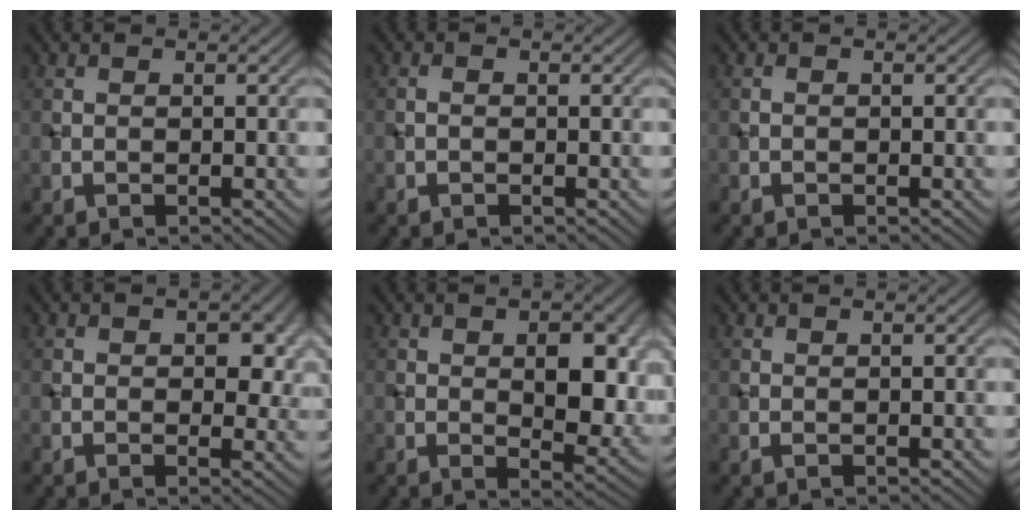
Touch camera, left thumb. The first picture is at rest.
{"total": 0.8, "force": [-0.4, 0.5, 0.5], "torque": [-0.010, 0.001, -0.010]}
{"total": 0.5, "force": [-0.3, 0.3, 0.2], "torque": [-0.002, 0.000, -0.006]}
{"total": 4.3, "force": [0.7, 2.8, 3.2], "torque": [-0.042, -0.010, 0.008]}
{"total": 8.0, "force": [0.8, 4.1, 6.8], "torque": [-0.092, -0.004, 0.018]}
{"total": 0.0}